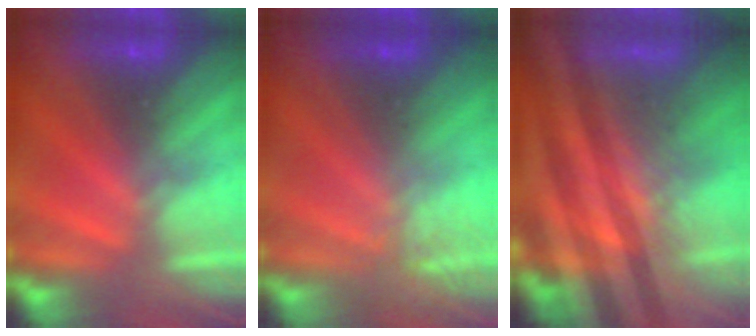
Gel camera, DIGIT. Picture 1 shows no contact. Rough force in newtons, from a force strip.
{"total": 2.2}
{"total": 7.4}